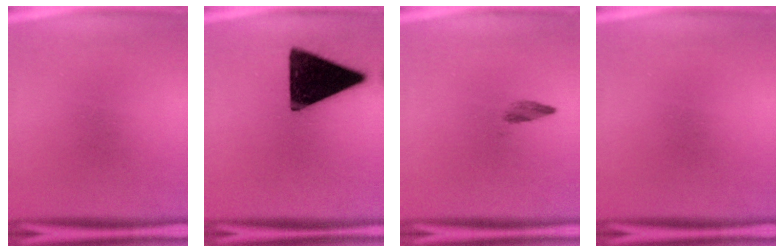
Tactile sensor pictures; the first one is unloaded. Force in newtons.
{"total": 17.2}
{"total": 1.4}
{"total": 0.0}